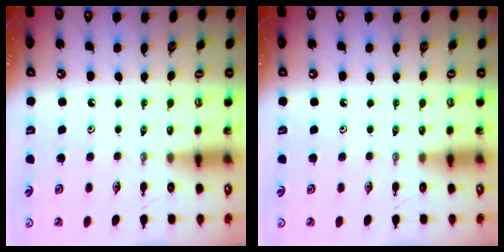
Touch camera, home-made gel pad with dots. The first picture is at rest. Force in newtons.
{"total": 0.0}